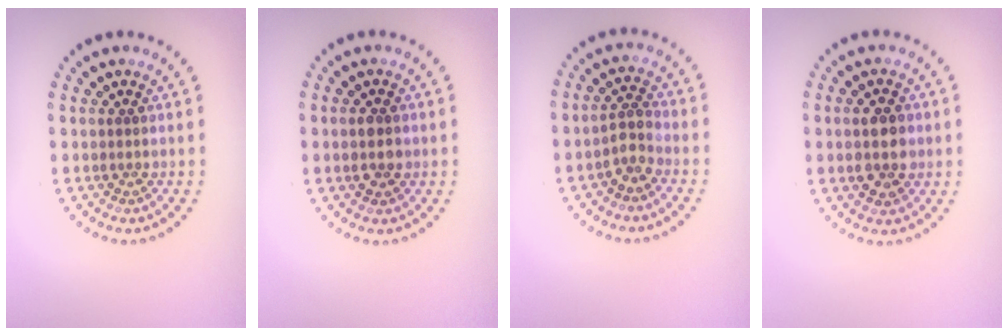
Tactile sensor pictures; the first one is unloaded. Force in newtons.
{"total": 2.3, "press": 2.3, "slide": 0.1}
{"total": 2.0, "press": 1.5, "slide": 1.3}
{"total": 3.7, "press": 3.7, "slide": 0.1}